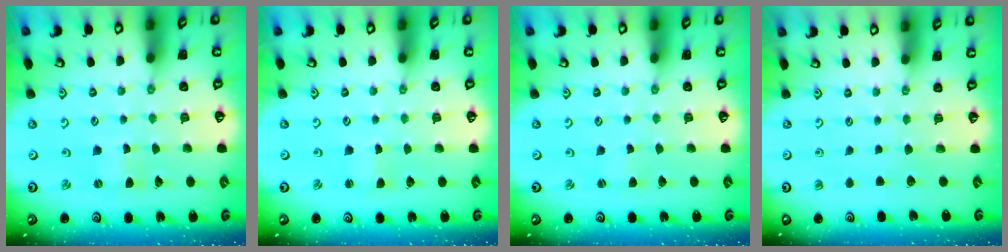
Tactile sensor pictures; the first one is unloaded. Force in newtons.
{"total": 1.2, "press": 1.2, "slide": 0.0}
{"total": 0.6, "press": 0.6, "slide": 0.1}
{"total": 0.0}